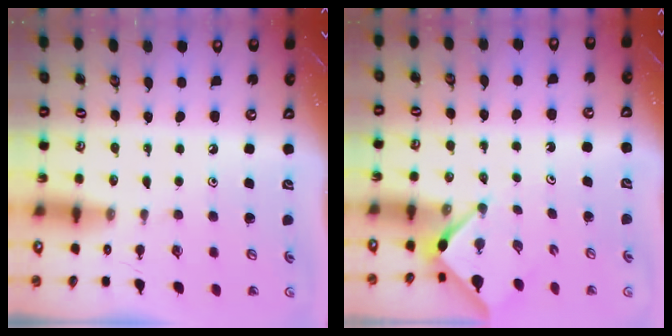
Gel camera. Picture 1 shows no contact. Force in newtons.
{"total": 3.0, "press": 3.0, "slide": 0.3}